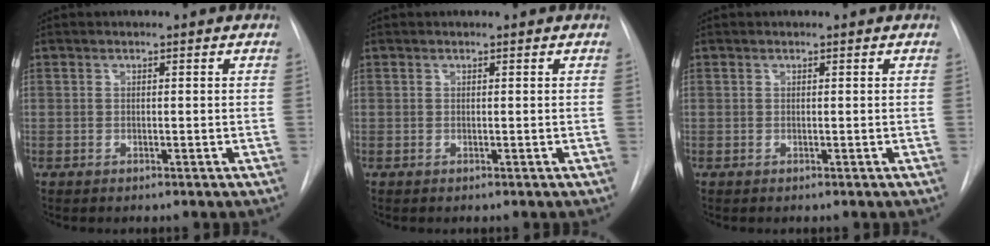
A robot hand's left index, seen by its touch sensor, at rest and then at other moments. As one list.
[{"total": 0.0}, {"total": 0.0}]